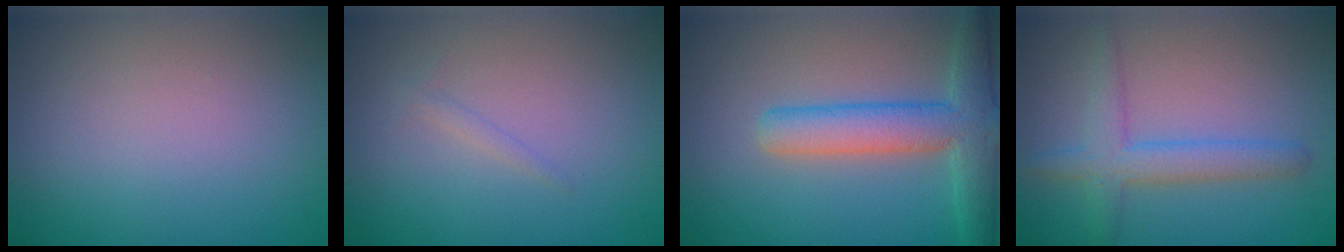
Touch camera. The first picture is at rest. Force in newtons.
{"total": 0.6, "press": 0.6, "slide": 0.1}
{"total": 5.6, "press": 5.5, "slide": 0.4}
{"total": 3.3, "press": 3.3, "slide": 0.2}